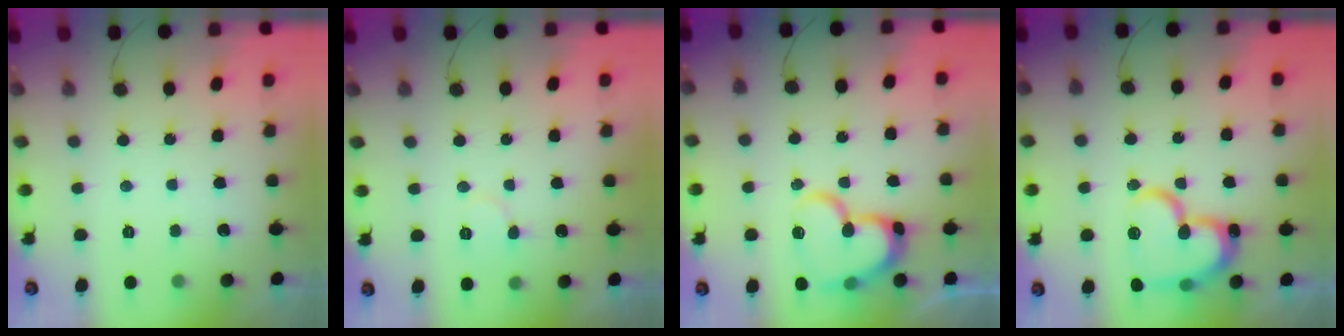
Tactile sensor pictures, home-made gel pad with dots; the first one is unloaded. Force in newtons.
{"total": 5.3, "press": 5.3, "slide": 0.2}
{"total": 15.9, "press": 15.8, "slide": 1.9}
{"total": 21.6, "press": 21.5, "slide": 2.3}